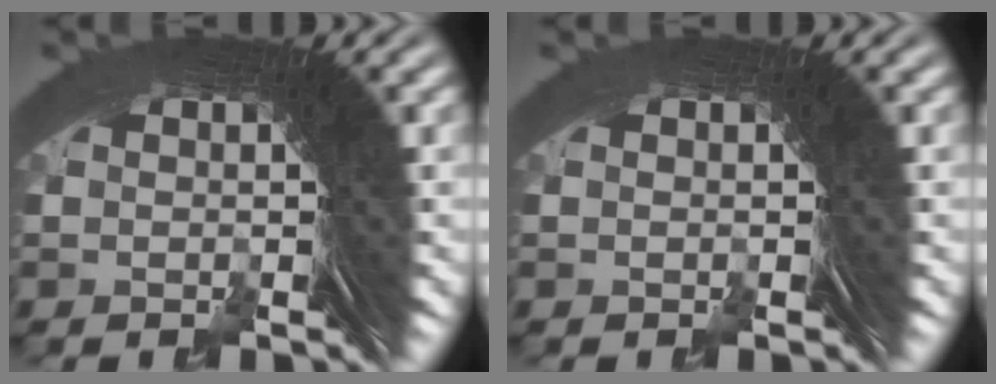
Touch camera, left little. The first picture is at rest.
{"total": 0.0}